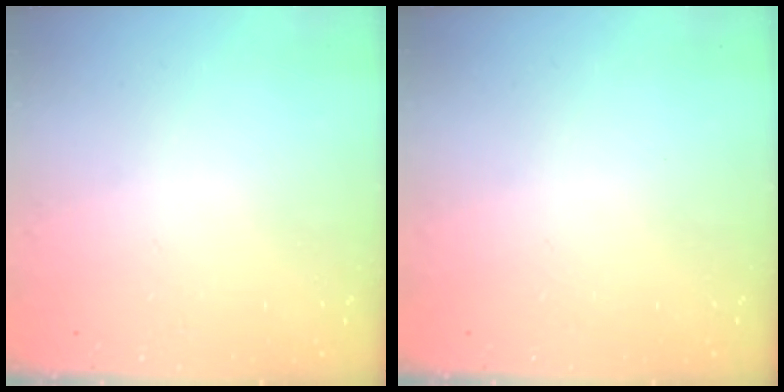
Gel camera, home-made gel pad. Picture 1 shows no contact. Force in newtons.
{"total": 0.0}